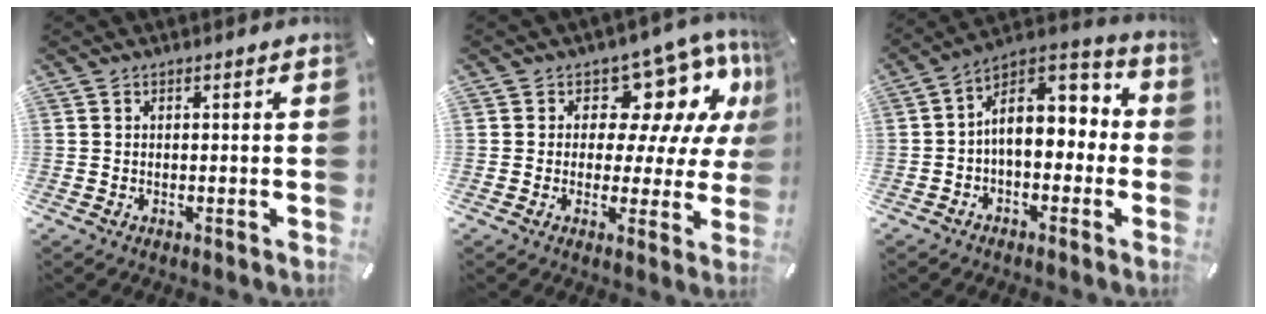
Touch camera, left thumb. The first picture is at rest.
{"total": 12.8, "force": [7.2, 7.8, 7.3], "torque": [-0.098, -0.059, 0.125]}
{"total": 10.9, "force": [1.3, 7.9, 7.4], "torque": [-0.099, -0.008, 0.024]}